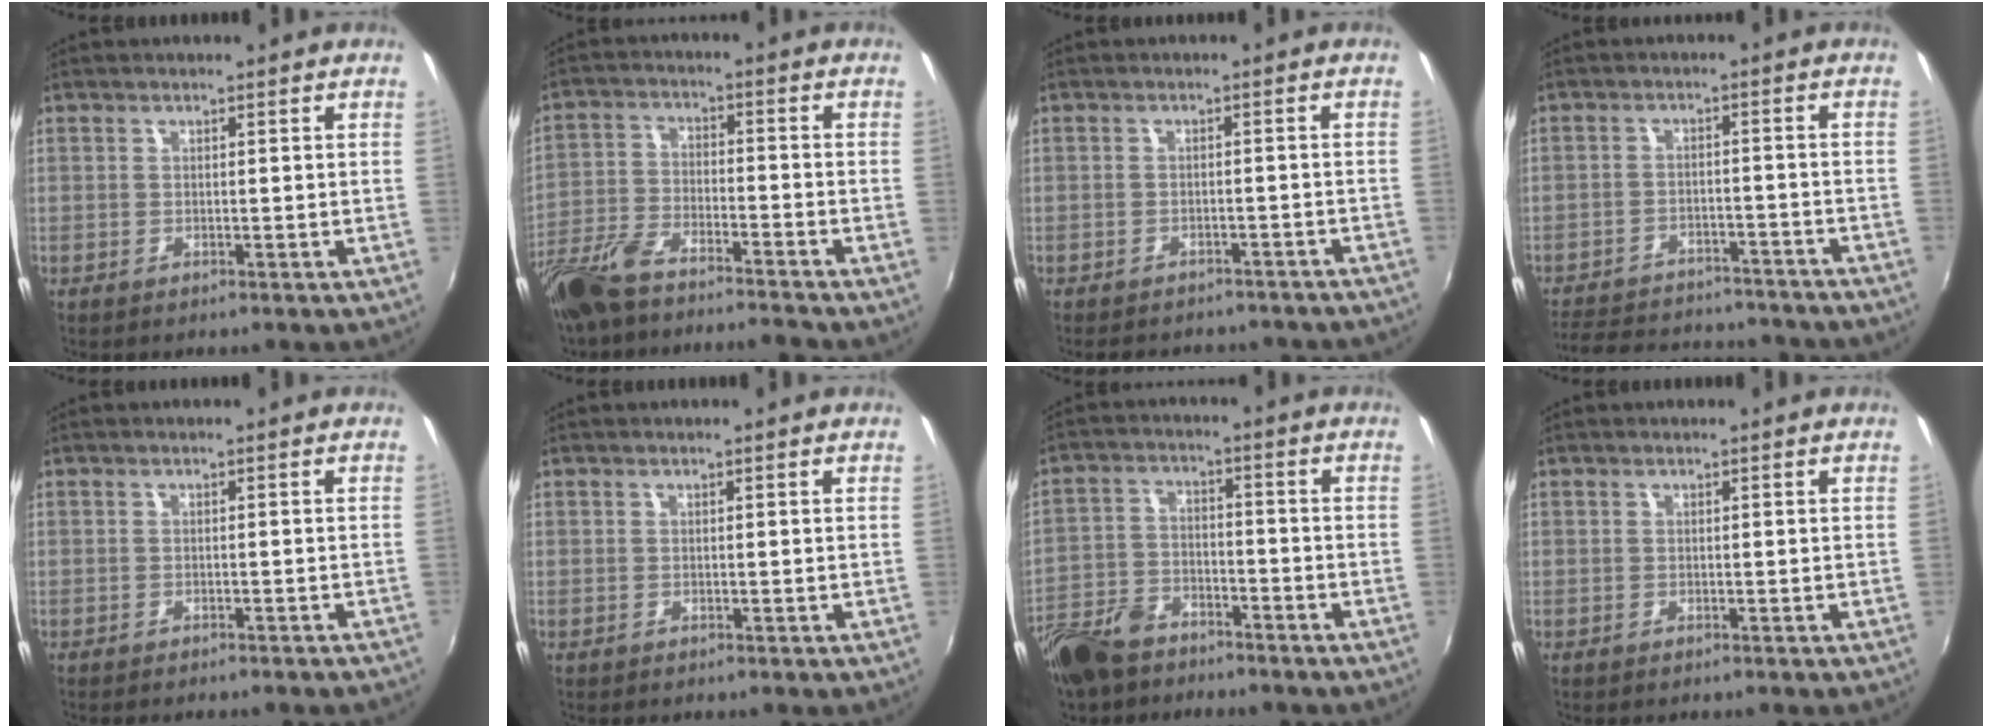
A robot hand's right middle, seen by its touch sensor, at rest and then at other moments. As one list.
[{"total": 12.3, "force": [-10.8, 1.9, 5.5], "torque": [-0.133, -0.018, -0.204]}, {"total": 13.3, "force": [-11.5, 4.6, 4.7], "torque": [-0.102, -0.008, -0.136]}, {"total": 23.8, "force": [-20.4, 7.9, 9.3], "torque": [-0.196, 0.002, -0.261]}, {"total": 4.4, "force": [-4.0, 0.9, 1.8], "torque": [-0.041, -0.015, -0.053]}, {"total": 0.0}, {"total": 13.9, "force": [-10.5, 6.8, 6.1], "torque": [-0.157, -0.007, -0.194]}, {"total": 0.0}]